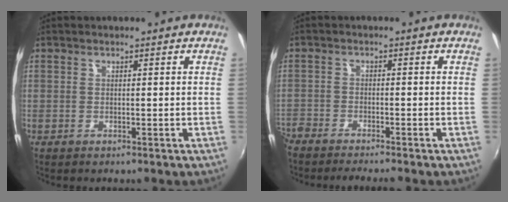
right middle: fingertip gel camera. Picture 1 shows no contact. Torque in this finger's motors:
{"motor_torque": [0.99, -1.15, 0.32, 0.21]}